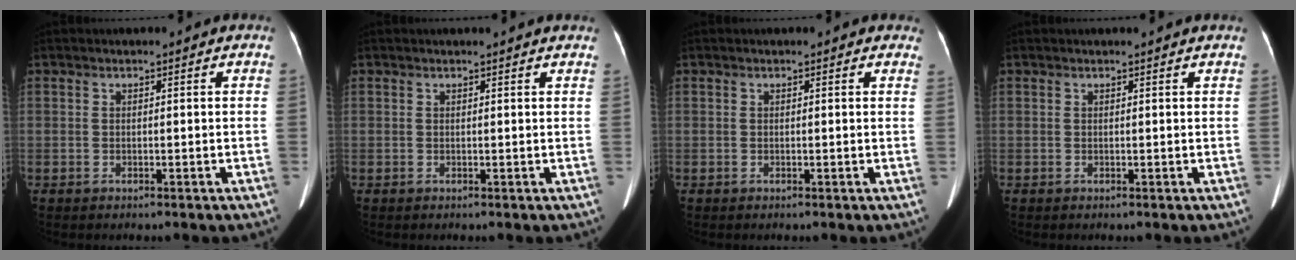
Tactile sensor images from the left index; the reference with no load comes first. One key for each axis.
{"total": 2.4, "fx": 2.3, "fy": -0.2, "fz": 0.6, "tx": -0.012, "ty": 0.005, "tz": 0.019}
{"total": 1.5, "fx": 1.3, "fy": 0.6, "fz": 0.4, "tx": 0.000, "ty": 0.000, "tz": -0.002}
{"total": 1.3, "fx": 1.3, "fy": -0.2, "fz": 0.3, "tx": -0.011, "ty": 0.004, "tz": 0.013}